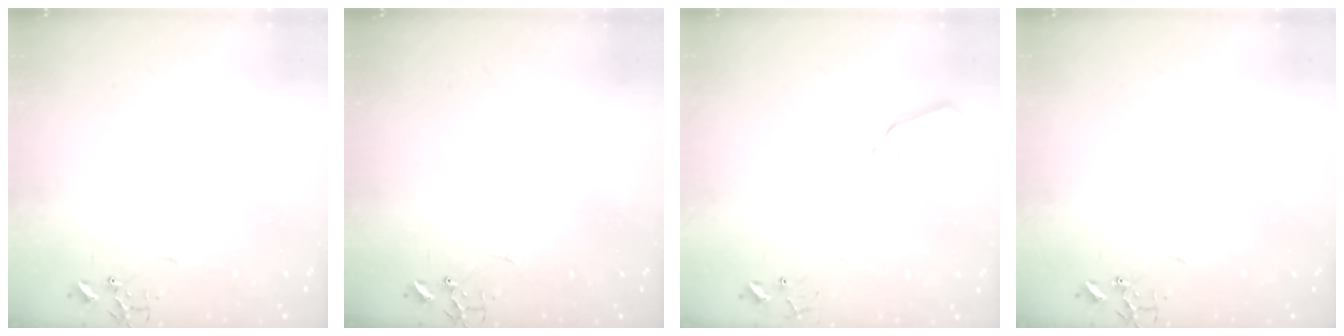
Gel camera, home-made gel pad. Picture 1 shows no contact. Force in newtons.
{"total": 0.0}
{"total": 3.4, "press": 3.4, "slide": 0.4}
{"total": 0.0}